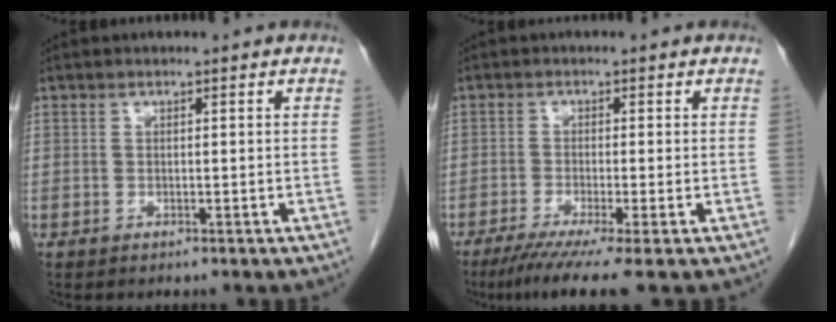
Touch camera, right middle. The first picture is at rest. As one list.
[{"total": 7.0, "force": [-4.9, -0.8, 4.9], "torque": [-0.073, -0.020, -0.081]}]